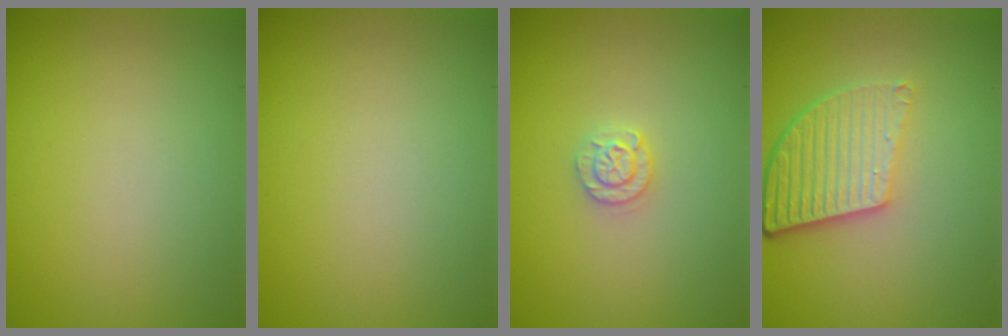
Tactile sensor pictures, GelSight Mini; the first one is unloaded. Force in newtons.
{"total": 0.0}
{"total": 1.7, "press": 1.7, "slide": 0.3}
{"total": 5.5, "press": 4.0, "slide": 3.8}